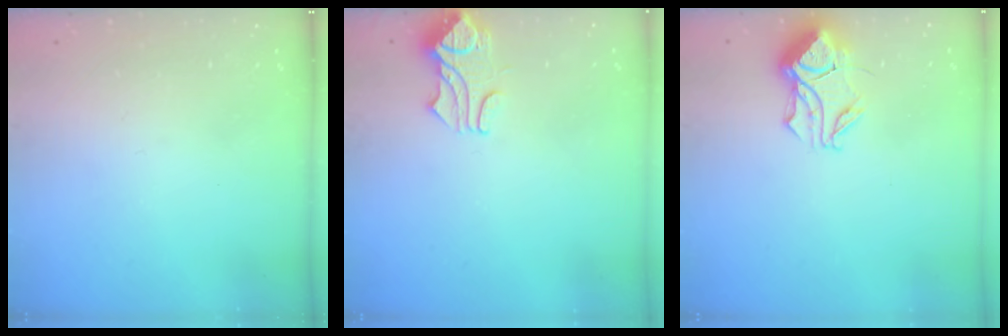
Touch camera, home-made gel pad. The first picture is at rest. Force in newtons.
{"total": 1.0, "press": 0.2, "slide": 1.0}
{"total": 9.8, "press": 9.7, "slide": 1.5}